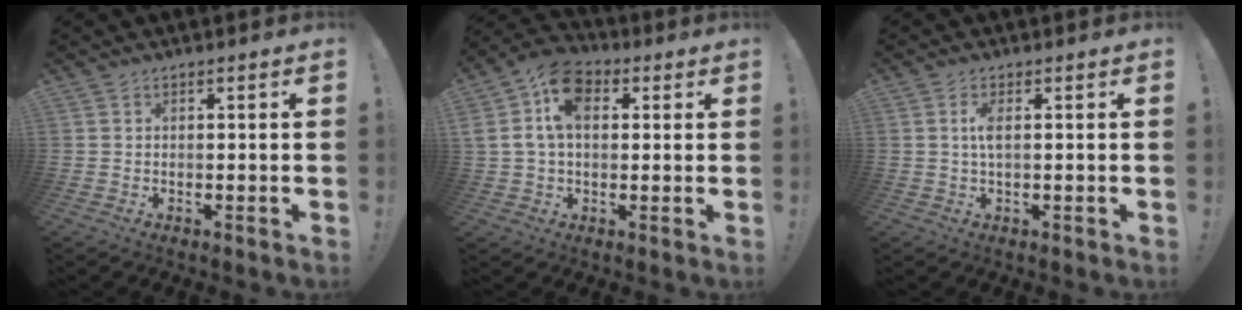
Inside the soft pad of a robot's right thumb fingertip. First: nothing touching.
{"total": 12.3, "force": [3.5, 8.5, 8.3], "torque": [-0.156, 0.006, 0.067]}
{"total": 3.3, "force": [0.4, 0.8, 3.2], "torque": [-0.056, 0.000, 0.003]}